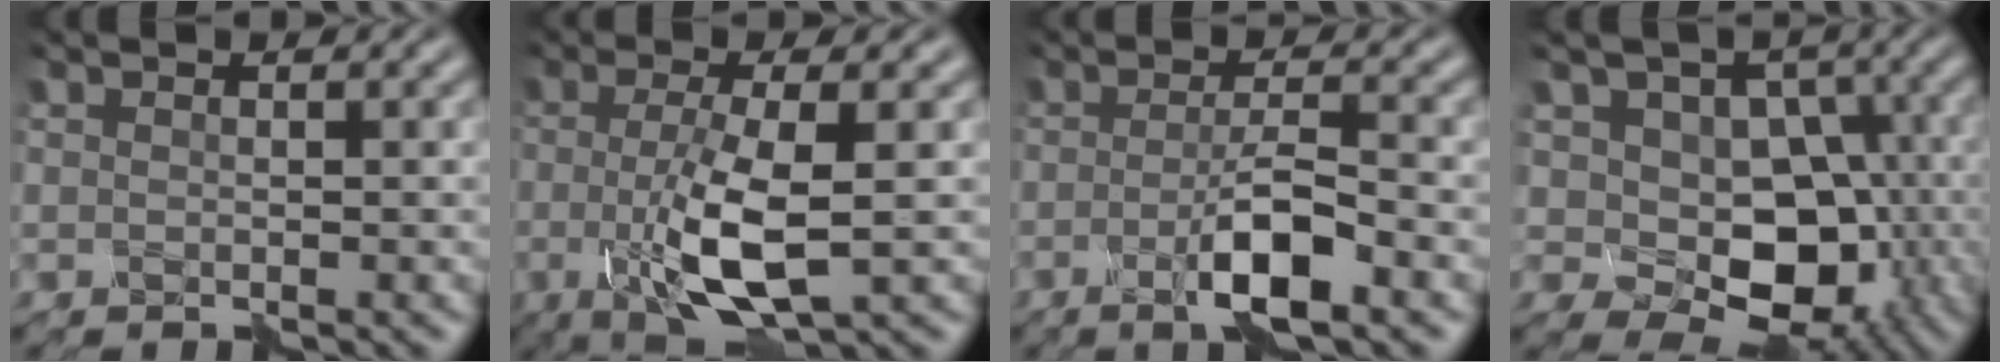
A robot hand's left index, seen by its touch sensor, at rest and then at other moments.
{"total": 6.2, "force": [-1.2, 1.6, 5.9], "torque": [-0.111, -0.009, -0.023]}
{"total": 4.5, "force": [-2.0, 0.7, 4.0], "torque": [-0.066, 0.000, -0.040]}
{"total": 6.9, "force": [-1.9, 5.3, 4.0], "torque": [-0.047, -0.005, -0.039]}